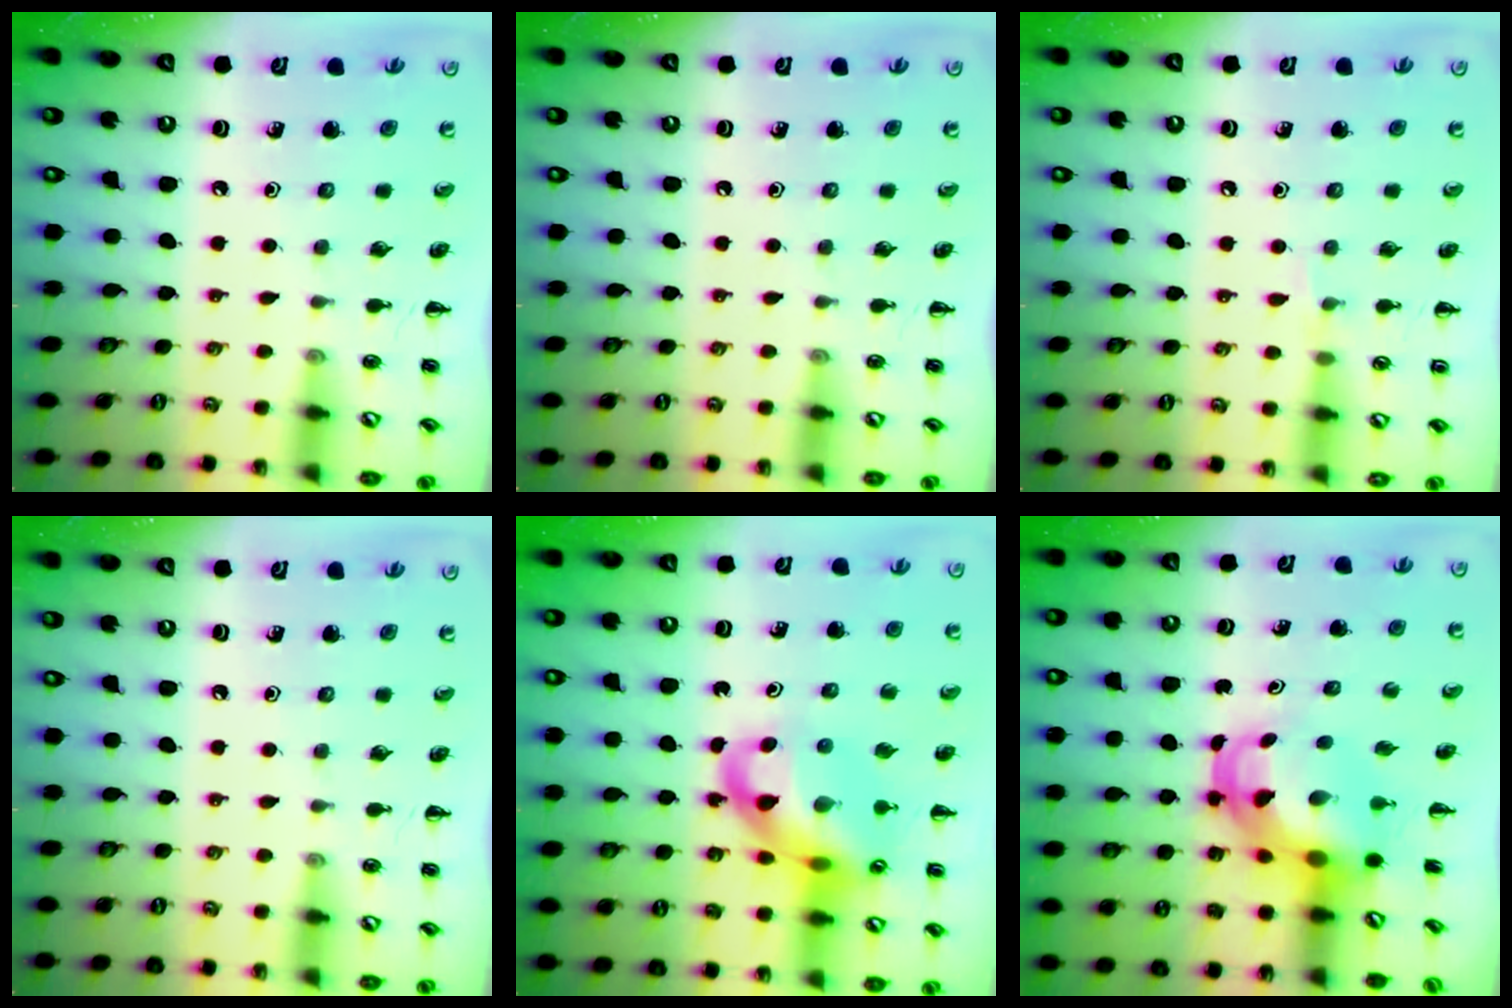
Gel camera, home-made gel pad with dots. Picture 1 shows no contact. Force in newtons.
{"total": 0.0}
{"total": 4.4, "press": 4.2, "slide": 1.3}
{"total": 0.0}
{"total": 17.7, "press": 17.3, "slide": 3.7}
{"total": 6.3, "press": 6.2, "slide": 1.0}